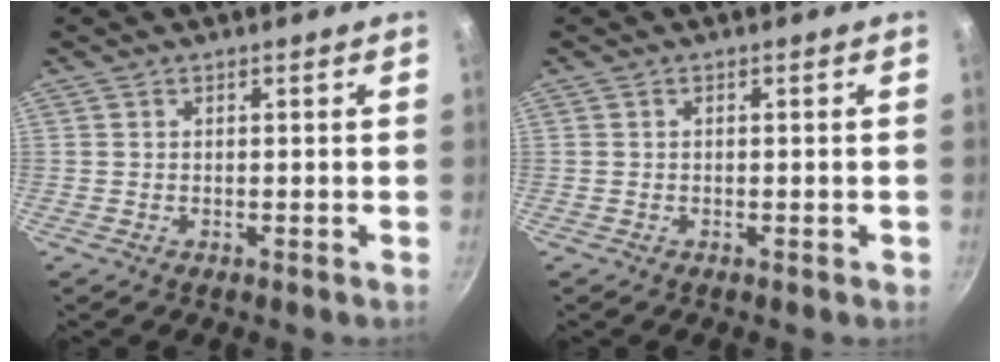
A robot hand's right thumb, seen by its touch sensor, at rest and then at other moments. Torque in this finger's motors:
{"motor_torque": [-0.38, -0.07, -0.27, 0.08, -0.06]}